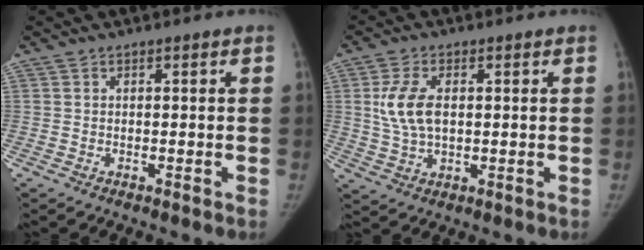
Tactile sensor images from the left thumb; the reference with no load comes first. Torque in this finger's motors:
{"motor_torque": [-0.22, 0.48, 0.81, -0.10, 0.19]}